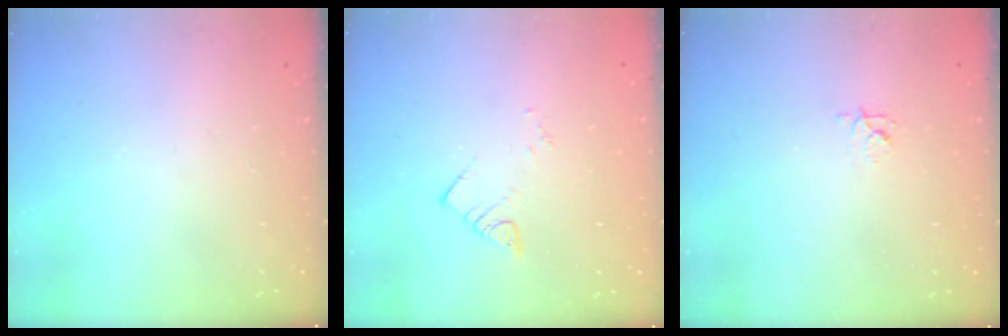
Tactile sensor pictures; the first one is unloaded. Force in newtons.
{"total": 3.7, "press": 3.6, "slide": 0.5}
{"total": 3.8, "press": 3.7, "slide": 0.4}